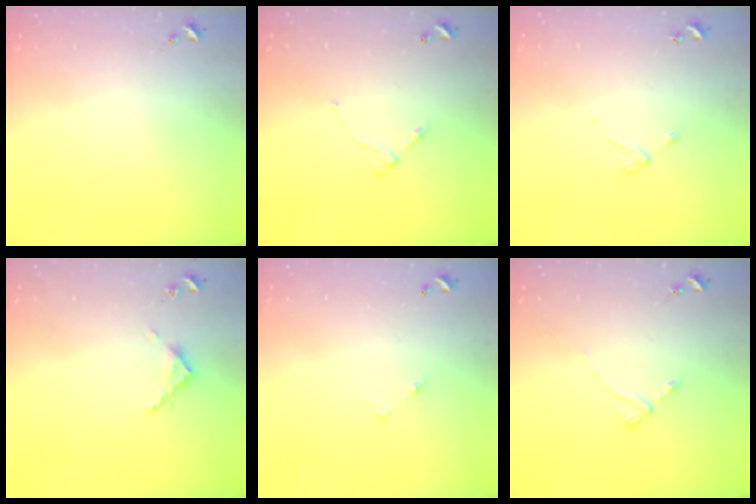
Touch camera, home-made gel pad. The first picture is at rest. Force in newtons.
{"total": 4.2, "press": 4.2, "slide": 0.2}
{"total": 5.7, "press": 5.7, "slide": 0.5}
{"total": 4.0, "press": 4.0, "slide": 0.5}
{"total": 4.9, "press": 4.9, "slide": 0.3}
{"total": 2.8, "press": 2.8, "slide": 0.3}